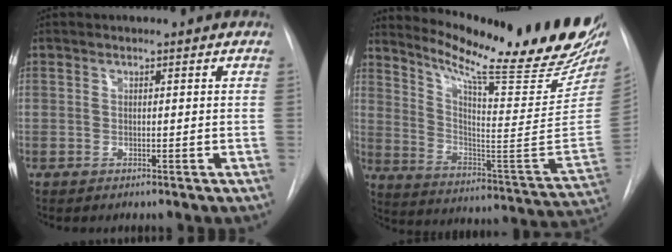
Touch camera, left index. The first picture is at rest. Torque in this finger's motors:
{"motor_torque": [0.26, -1.15, 0.08, 0.03]}